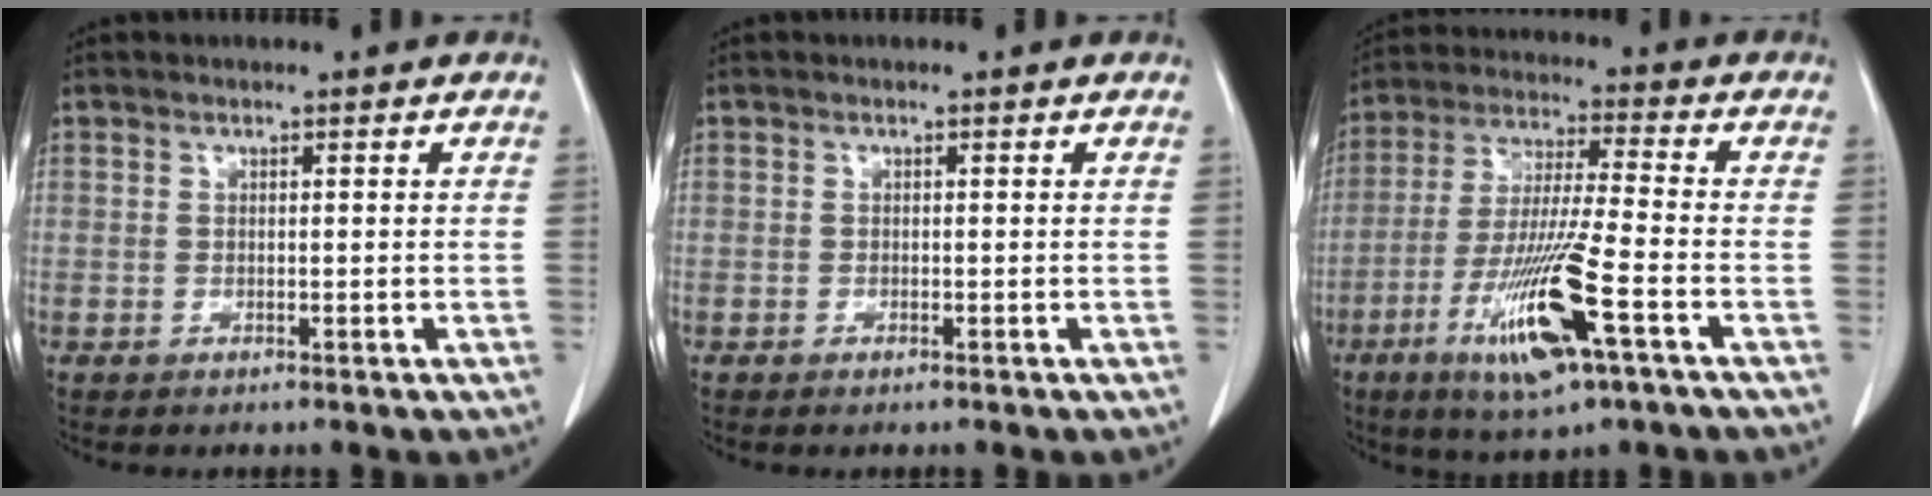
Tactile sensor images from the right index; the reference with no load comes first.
{"total": 0.0}
{"total": 14.4, "force": [-6.2, 0.6, 12.9], "torque": [-0.258, -0.027, -0.110]}